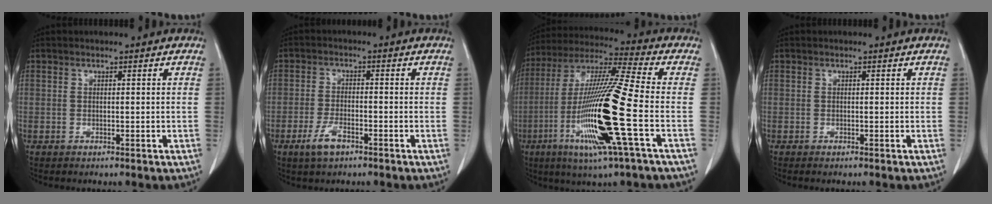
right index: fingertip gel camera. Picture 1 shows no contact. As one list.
[{"total": 4.2, "force": [-2.5, 1.5, 3.0], "torque": [-0.067, -0.002, -0.045]}, {"total": 19.7, "force": [-5.4, -0.4, 19.0], "torque": [-0.400, -0.025, -0.114]}, {"total": 0.0}]